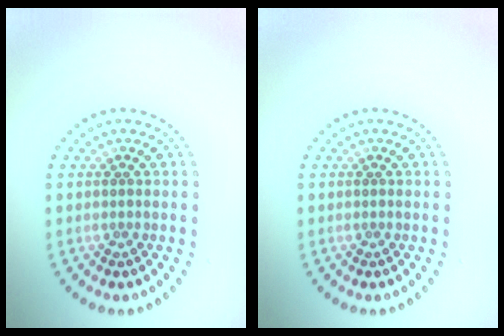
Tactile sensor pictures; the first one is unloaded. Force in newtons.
{"total": 0.0}